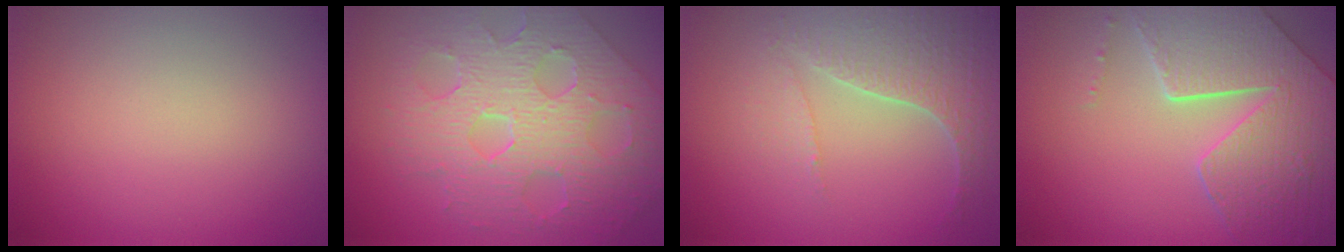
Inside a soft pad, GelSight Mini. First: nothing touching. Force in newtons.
{"total": 8.7, "press": 6.2, "slide": 6.2}
{"total": 4.2, "press": 4.0, "slide": 1.3}
{"total": 8.4, "press": 6.1, "slide": 5.8}